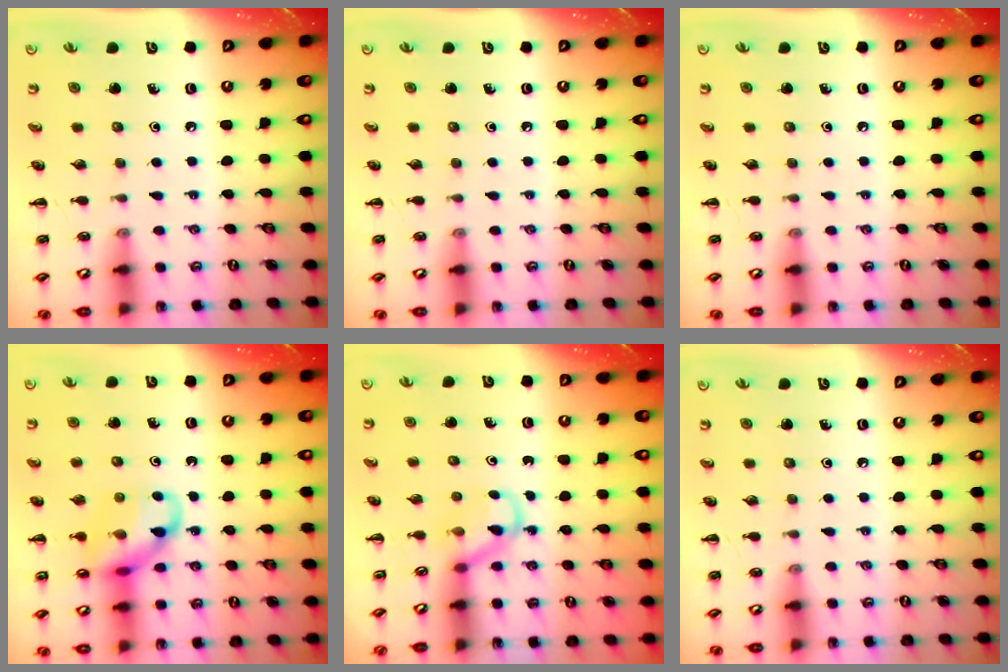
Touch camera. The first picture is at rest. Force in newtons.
{"total": 0.0}
{"total": 0.0}
{"total": 12.1, "press": 11.9, "slide": 1.7}
{"total": 3.6, "press": 3.5, "slide": 1.1}
{"total": 0.0}